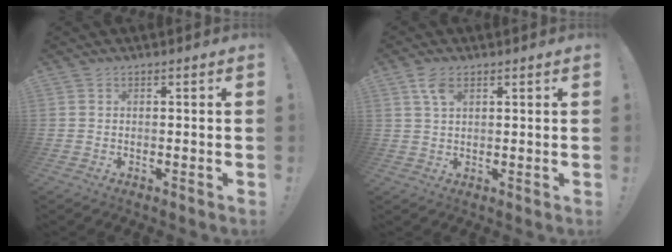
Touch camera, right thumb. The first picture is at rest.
{"total": 4.7, "force": [2.5, 2.3, 3.2], "torque": [-0.057, -0.006, 0.046]}